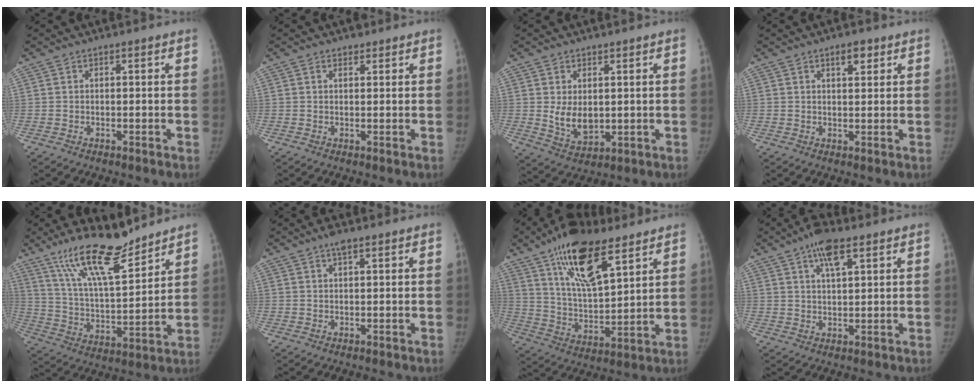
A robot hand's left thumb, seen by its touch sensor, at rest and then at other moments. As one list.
[{"total": 1.2, "force": [0.9, 0.7, 0.2], "torque": [0.004, -0.007, 0.009]}, {"total": 6.0, "force": [0.9, 4.1, 4.3], "torque": [-0.056, -0.021, 0.032]}, {"total": 3.1, "force": [1.9, 1.4, 2.1], "torque": [-0.018, -0.011, 0.026]}, {"total": 16.4, "force": [12.8, 3.8, 9.5], "torque": [-0.147, -0.077, 0.234]}, {"total": 1.9, "force": [1.3, 0.5, 1.3], "torque": [-0.019, -0.001, 0.019]}, {"total": 18.2, "force": [10.9, 7.0, 12.9], "torque": [-0.199, -0.052, 0.197]}, {"total": 6.7, "force": [3.9, 2.4, 4.9], "torque": [-0.077, -0.009, 0.062]}]